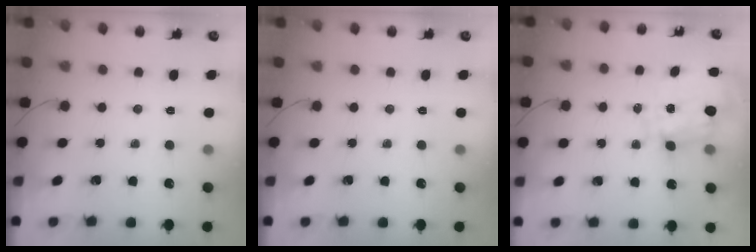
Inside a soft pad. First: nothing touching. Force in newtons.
{"total": 0.0}
{"total": 2.7, "press": 2.5, "slide": 1.0}